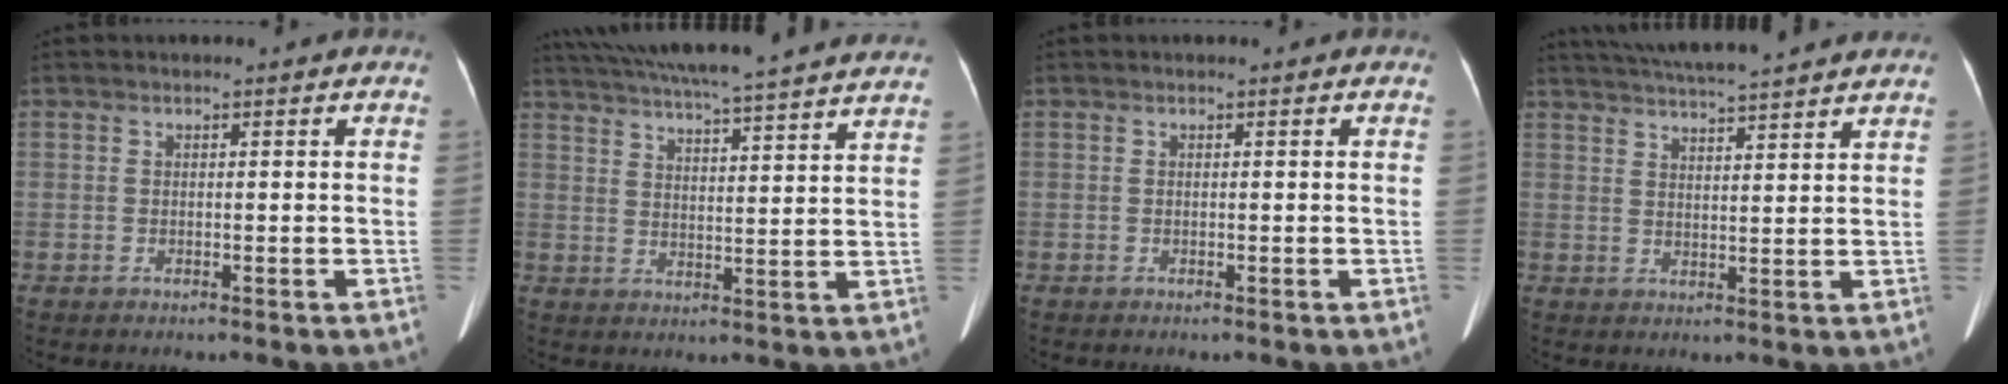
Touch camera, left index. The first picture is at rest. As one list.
[{"total": 26.5, "force": [23.8, 0.8, 11.5], "torque": [-0.197, 0.001, 0.316]}, {"total": 0.0}, {"total": 14.6, "force": [13.2, 0.4, 6.4], "torque": [-0.115, 0.030, 0.186]}]